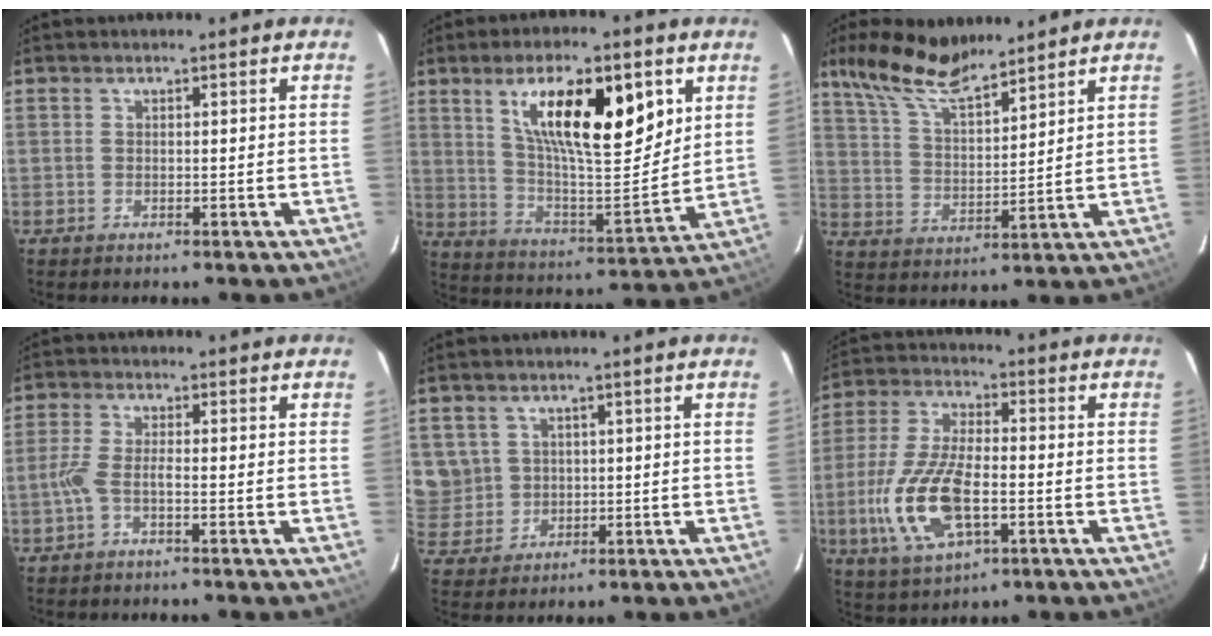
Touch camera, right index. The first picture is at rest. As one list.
[{"total": 19.6, "force": [8.5, 6.5, 16.5], "torque": [-0.261, 0.006, 0.148]}, {"total": 11.7, "force": [9.6, 2.8, 6.1], "torque": [-0.123, 0.018, 0.189]}, {"total": 2.9, "force": [-1.5, 0.3, 2.5], "torque": [-0.063, 0.002, -0.032]}, {"total": 6.5, "force": [2.0, 6.0, 1.2], "torque": [-0.025, 0.008, 0.058]}, {"total": 15.1, "force": [-4.0, 6.7, 12.9], "torque": [-0.282, -0.006, -0.073]}]